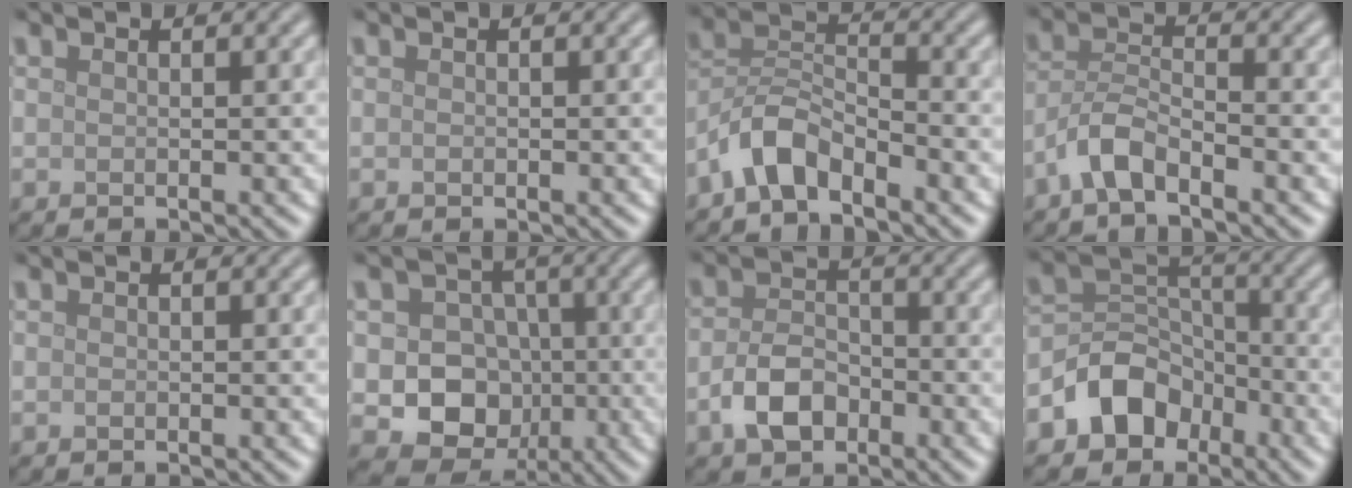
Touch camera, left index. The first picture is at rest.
{"total": 0.0}
{"total": 4.3, "force": [-3.3, 1.8, 2.2], "torque": [-0.036, 0.012, -0.075]}
{"total": 3.3, "force": [-2.4, 1.0, 2.1], "torque": [-0.042, 0.010, -0.057]}
{"total": 0.0}
{"total": 7.3, "force": [-1.1, 6.4, 3.2], "torque": [-0.030, -0.008, -0.036]}
{"total": 4.0, "force": [-1.8, 2.6, 2.4], "torque": [-0.048, 0.002, -0.038]}
{"total": 5.4, "force": [-3.0, 4.1, 1.9], "torque": [-0.014, 0.007, -0.061]}